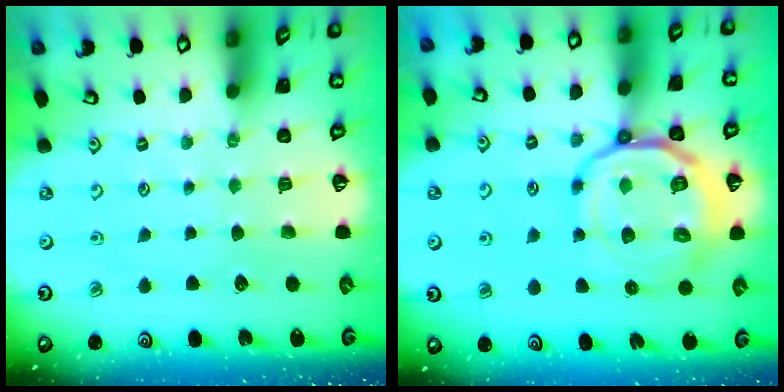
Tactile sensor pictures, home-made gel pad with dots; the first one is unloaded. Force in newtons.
{"total": 15.9, "press": 15.8, "slide": 2.0}